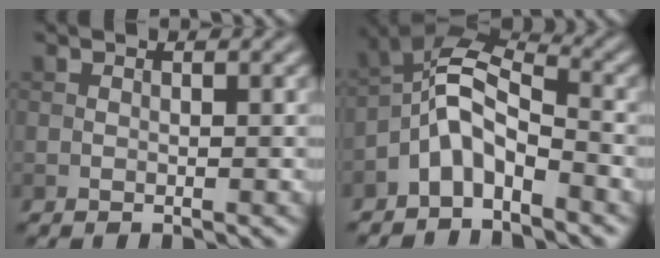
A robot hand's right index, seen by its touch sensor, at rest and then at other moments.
{"total": 5.2, "force": [-2.9, 2.1, 3.8], "torque": [-0.071, 0.012, -0.068]}